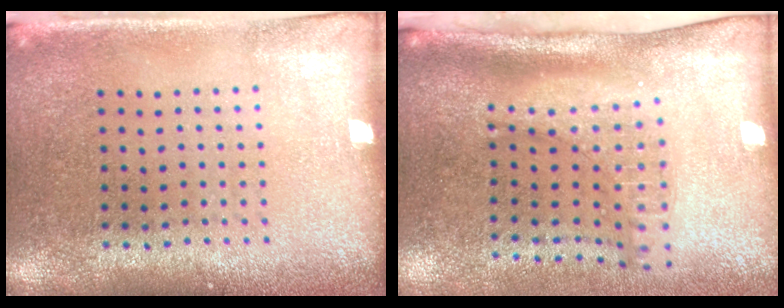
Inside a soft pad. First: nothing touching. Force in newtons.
{"total": 2.3, "press": 1.6, "slide": 1.6}